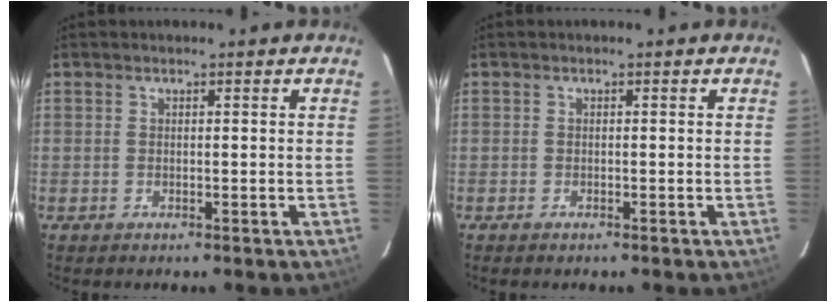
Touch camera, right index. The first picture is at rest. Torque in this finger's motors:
{"motor_torque": [-0.17, -0.16, 0.05, 0.01]}